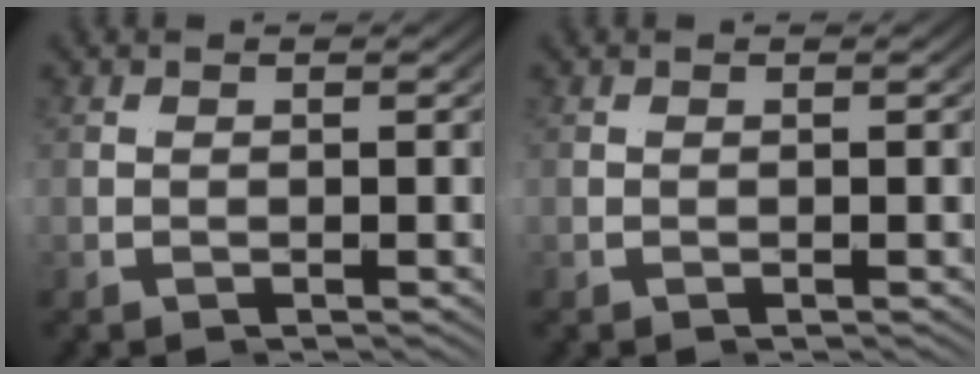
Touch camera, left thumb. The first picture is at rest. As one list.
[{"total": 0.0}]